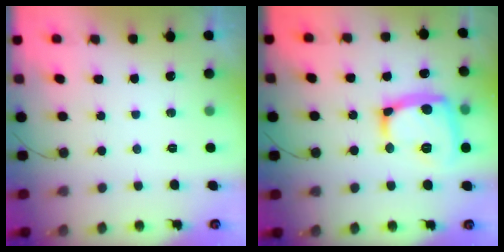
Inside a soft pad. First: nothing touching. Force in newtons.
{"total": 18.2, "press": 18.2, "slide": 1.5}